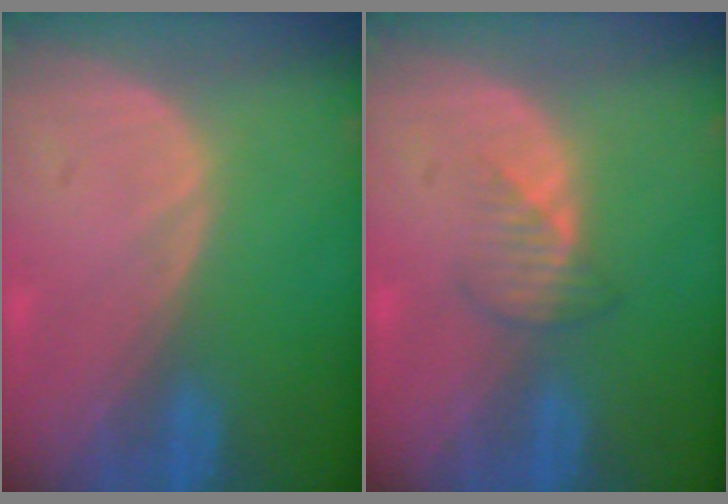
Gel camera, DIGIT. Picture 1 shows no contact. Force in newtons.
{"total": 2.5, "press": 2.5, "slide": 0.3}